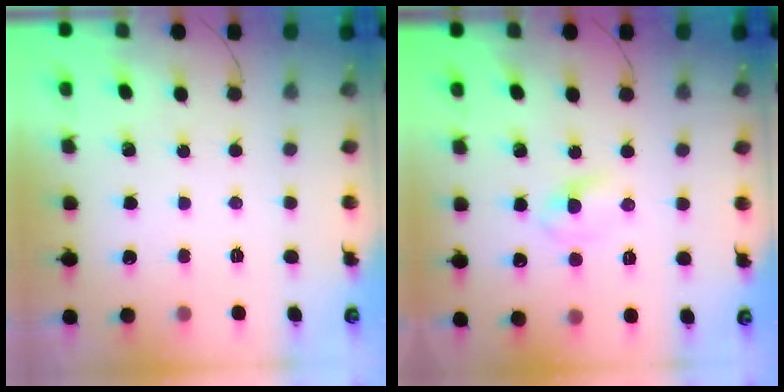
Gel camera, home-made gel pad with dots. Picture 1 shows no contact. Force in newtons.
{"total": 3.4, "press": 3.2, "slide": 1.3}